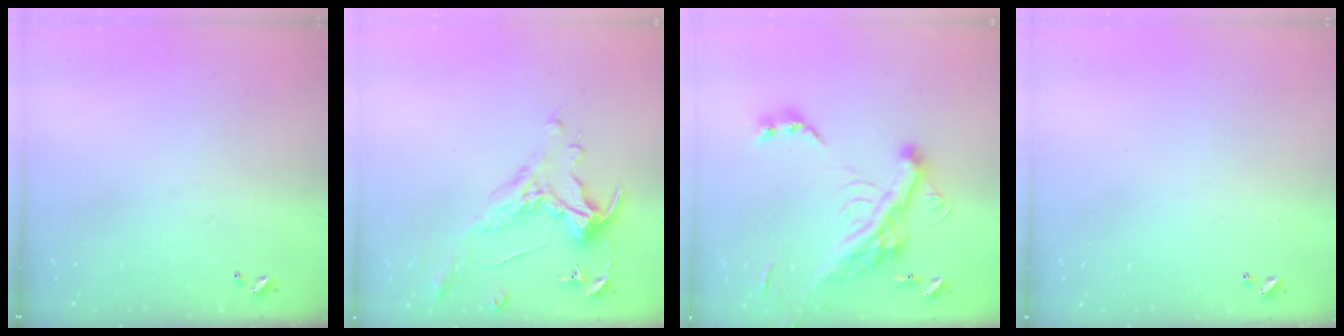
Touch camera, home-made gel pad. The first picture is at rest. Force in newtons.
{"total": 0.9, "press": 0.2, "slide": 0.9}
{"total": 10.6, "press": 10.4, "slide": 2.2}
{"total": 2.8, "press": 2.8, "slide": 0.3}